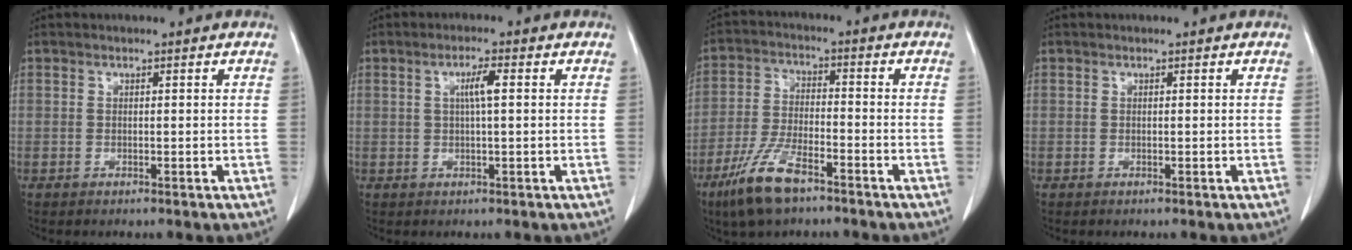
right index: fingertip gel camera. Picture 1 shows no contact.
{"total": 3.0, "force": [0.6, 0.0, 2.9], "torque": [-0.054, 0.001, 0.011]}
{"total": 9.7, "force": [-6.5, 2.4, 6.8], "torque": [-0.144, -0.017, -0.121]}
{"total": 0.0}